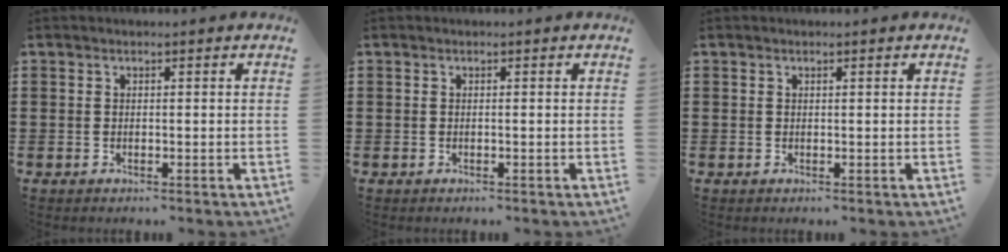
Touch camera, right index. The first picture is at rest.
{"total": 0.0}
{"total": 0.0}